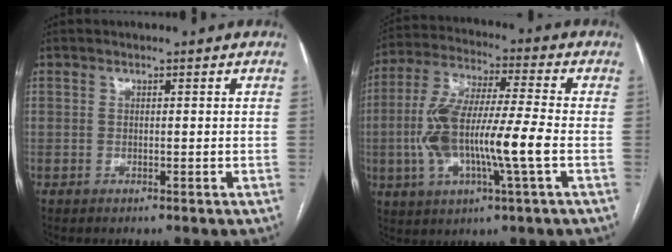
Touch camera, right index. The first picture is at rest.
{"total": 14.7, "force": [-2.6, 1.8, 14.3], "torque": [-0.296, 0.010, -0.048]}